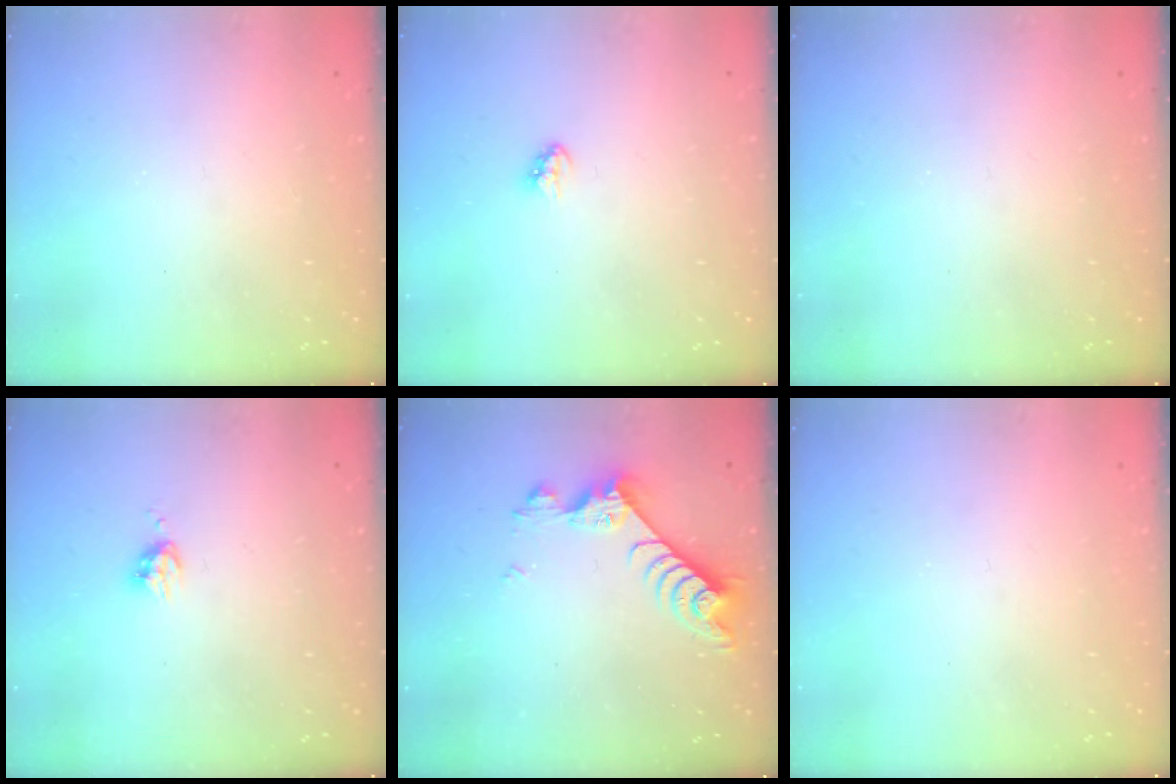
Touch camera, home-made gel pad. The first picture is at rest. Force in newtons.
{"total": 2.9, "press": 2.9, "slide": 0.2}
{"total": 0.0}
{"total": 4.0, "press": 3.9, "slide": 0.6}
{"total": 7.0, "press": 7.0, "slide": 0.5}
{"total": 0.5, "press": 0.5, "slide": 0.1}